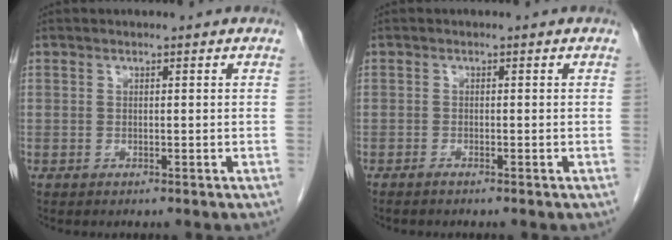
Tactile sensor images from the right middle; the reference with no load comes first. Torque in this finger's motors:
{"motor_torque": [-0.32, -0.17, -0.06, -0.01]}